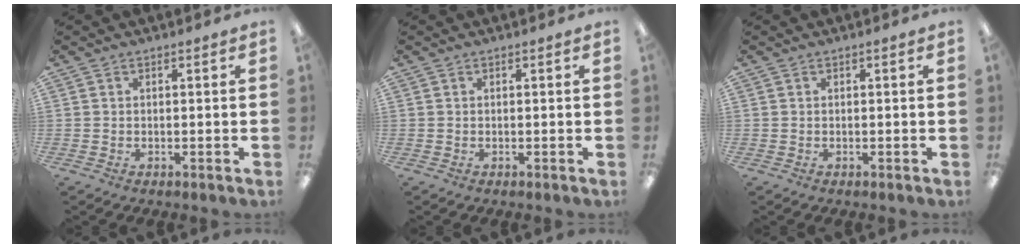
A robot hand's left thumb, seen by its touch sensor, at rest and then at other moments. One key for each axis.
{"total": 0.0}
{"total": 0.0}